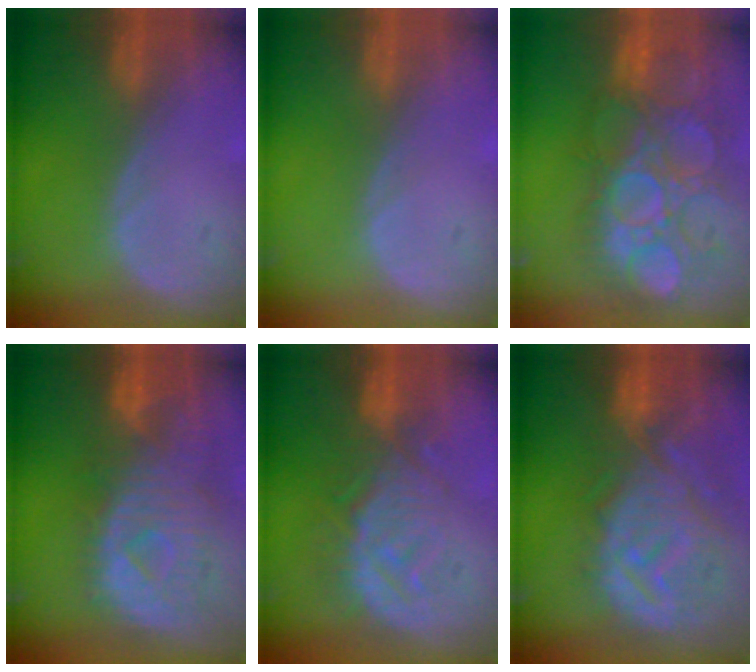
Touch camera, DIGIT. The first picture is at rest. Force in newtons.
{"total": 0.0}
{"total": 11.8, "press": 11.2, "slide": 3.7}
{"total": 11.2, "press": 9.7, "slide": 5.6}
{"total": 9.2, "press": 8.6, "slide": 3.2}
{"total": 12.5, "press": 11.1, "slide": 5.7}